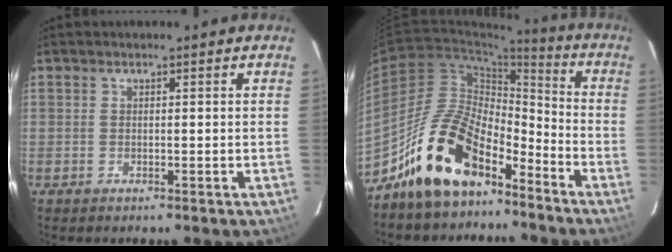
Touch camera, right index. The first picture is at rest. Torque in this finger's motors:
{"motor_torque": [0.69, -0.70, 1.05, 0.21]}